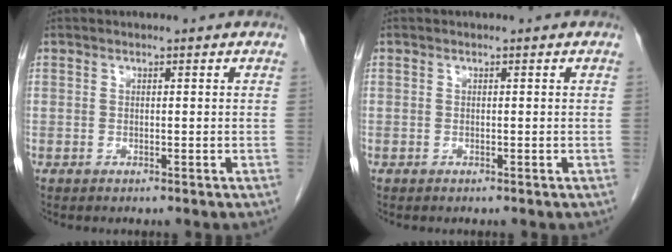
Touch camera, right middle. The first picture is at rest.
{"total": 0.0}